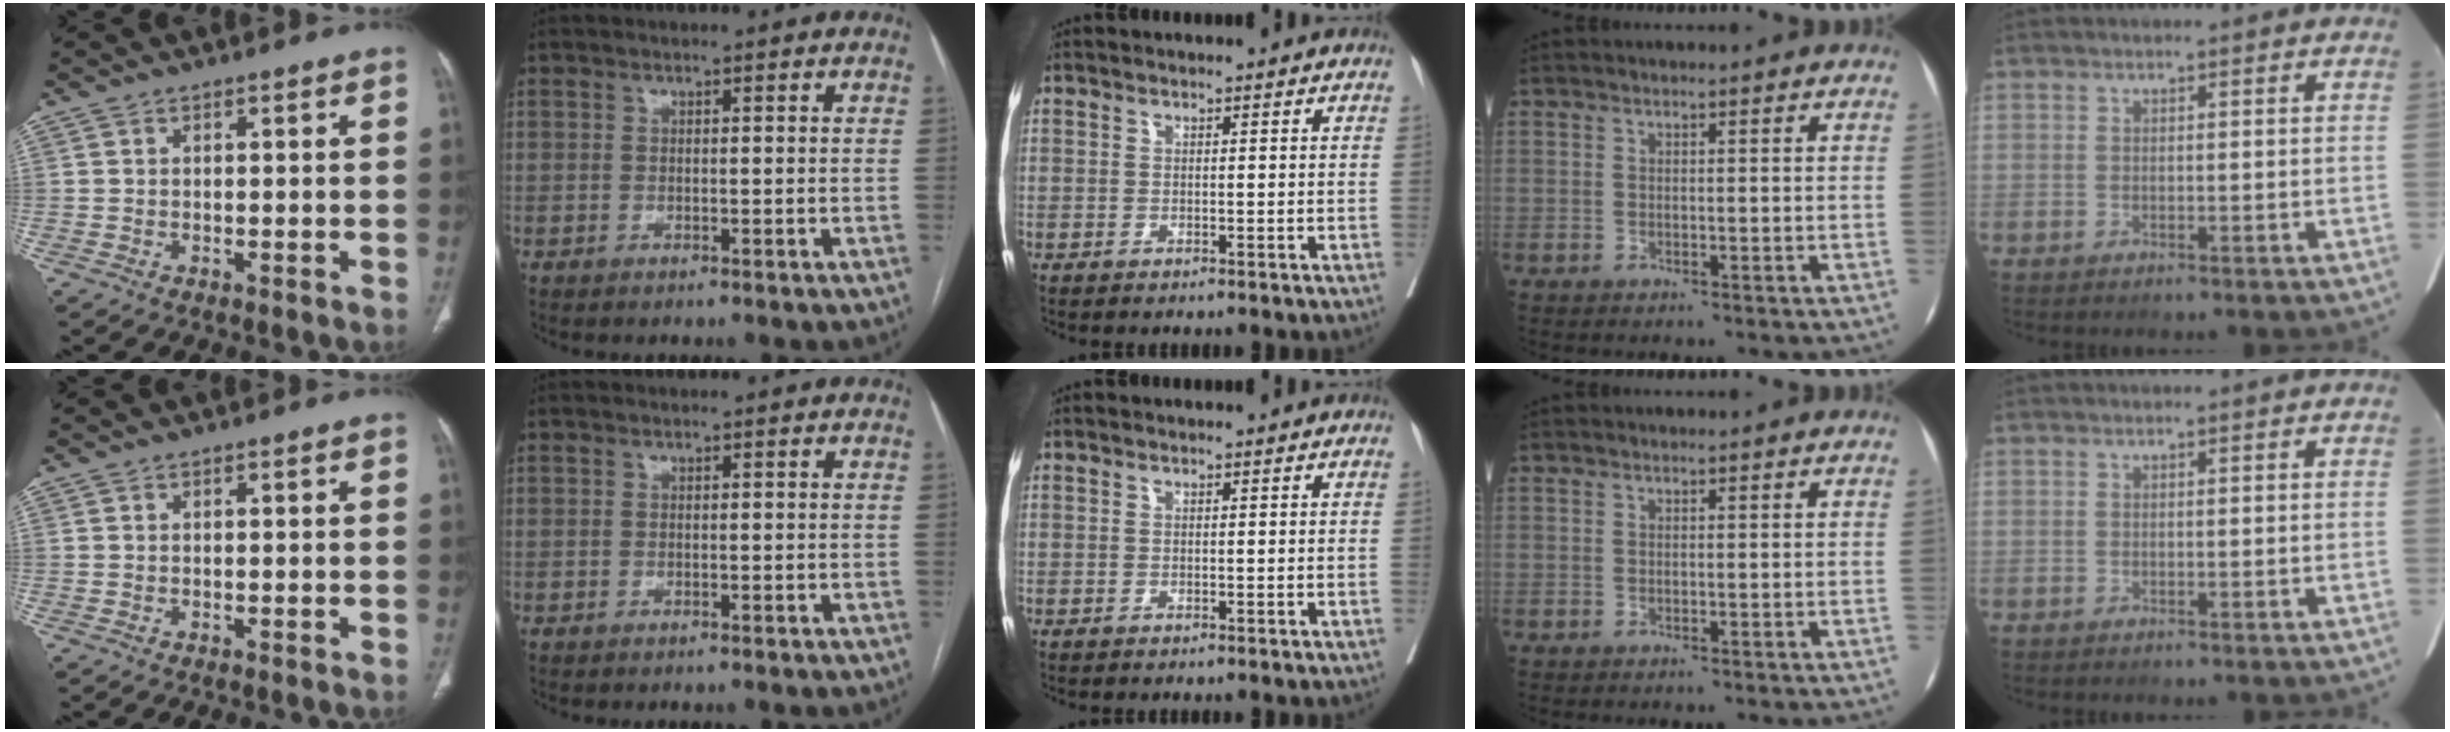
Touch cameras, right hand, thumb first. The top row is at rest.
{}